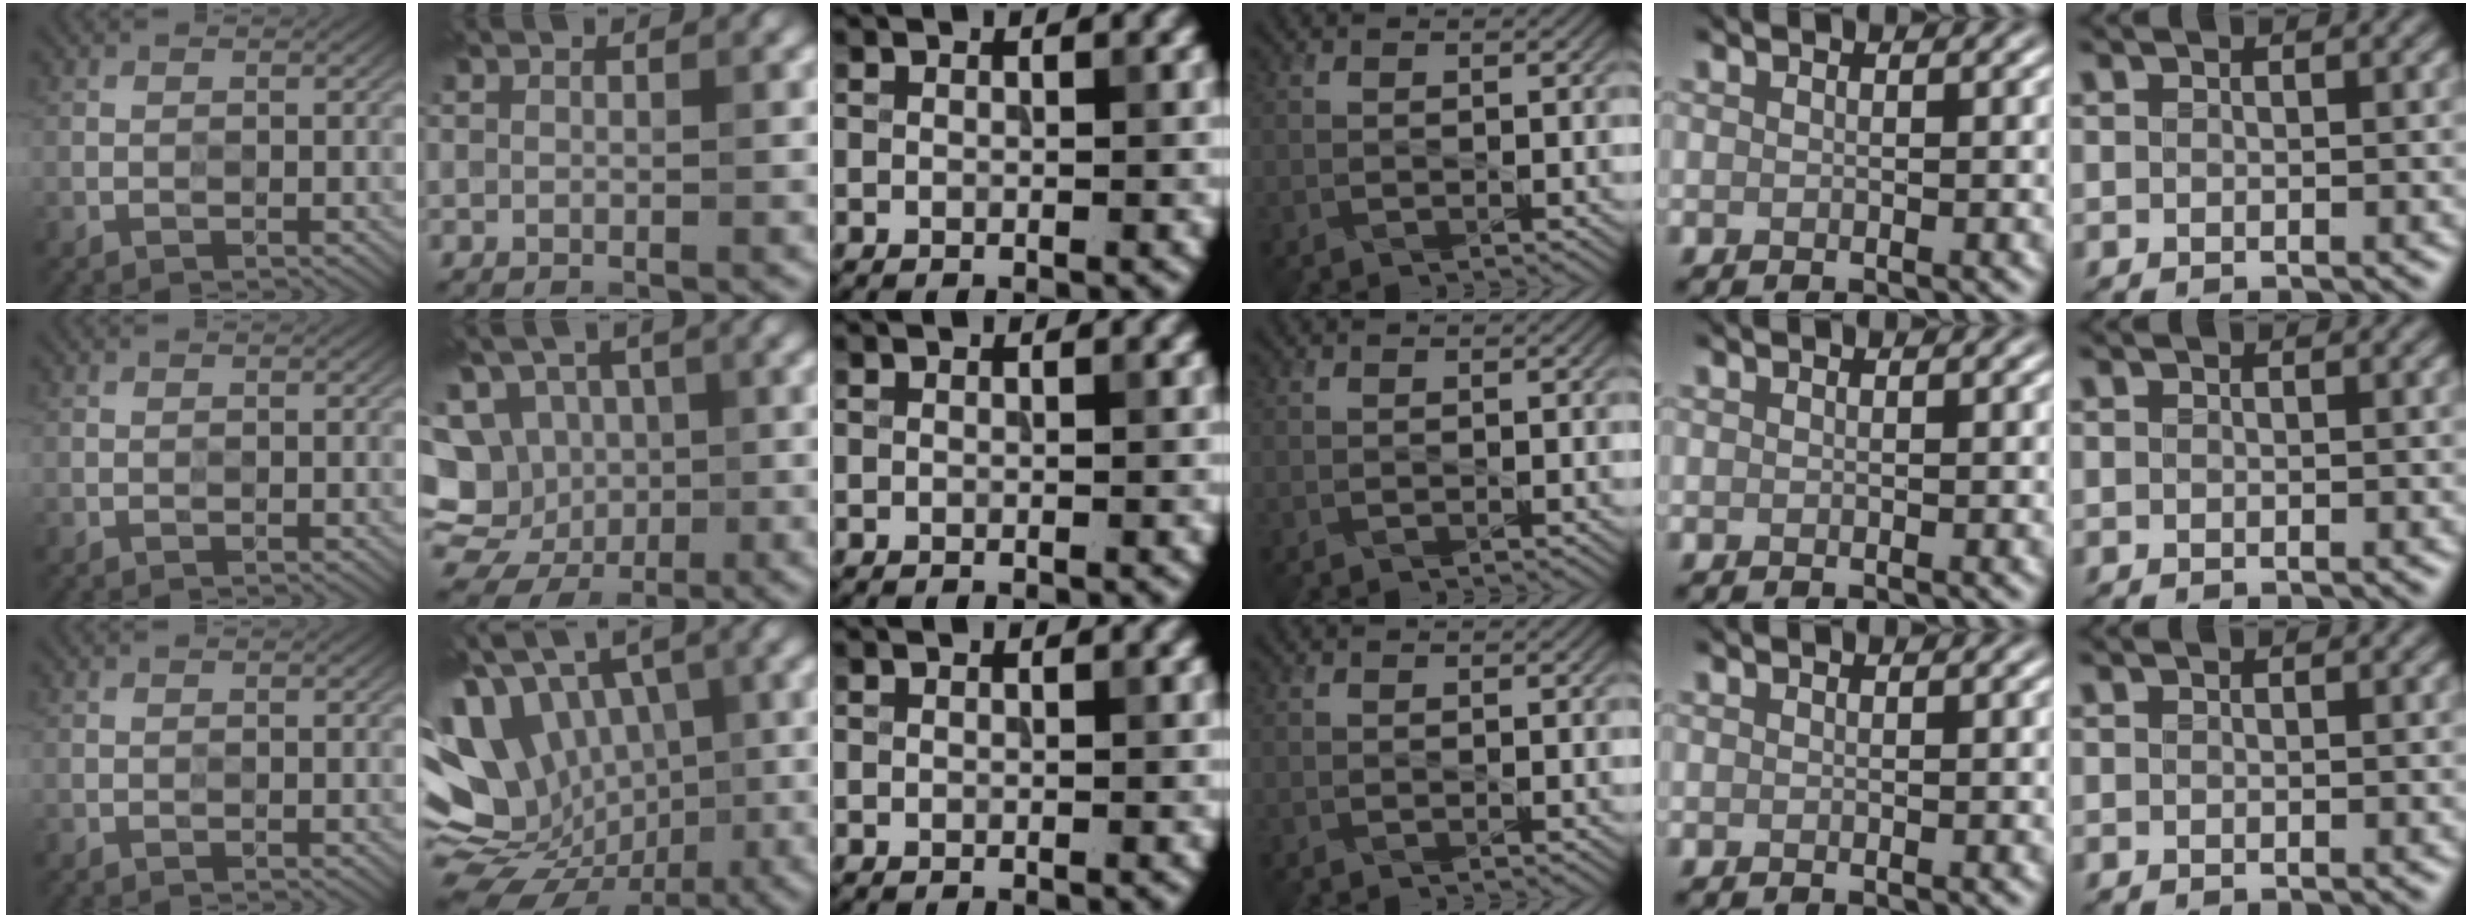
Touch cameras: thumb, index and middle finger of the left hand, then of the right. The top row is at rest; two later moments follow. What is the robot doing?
{"motion": "press", "object": "sticky note"}